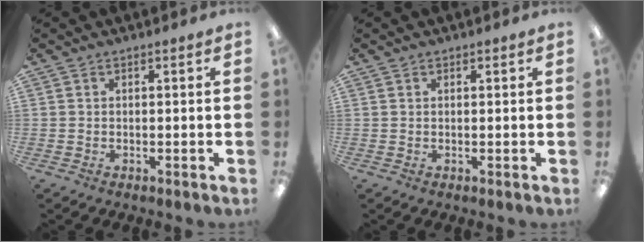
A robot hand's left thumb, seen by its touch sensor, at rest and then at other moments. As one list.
[{"total": 0.6, "force": [0.5, 0.3, 0.2], "torque": [-0.004, 0.003, 0.009]}]